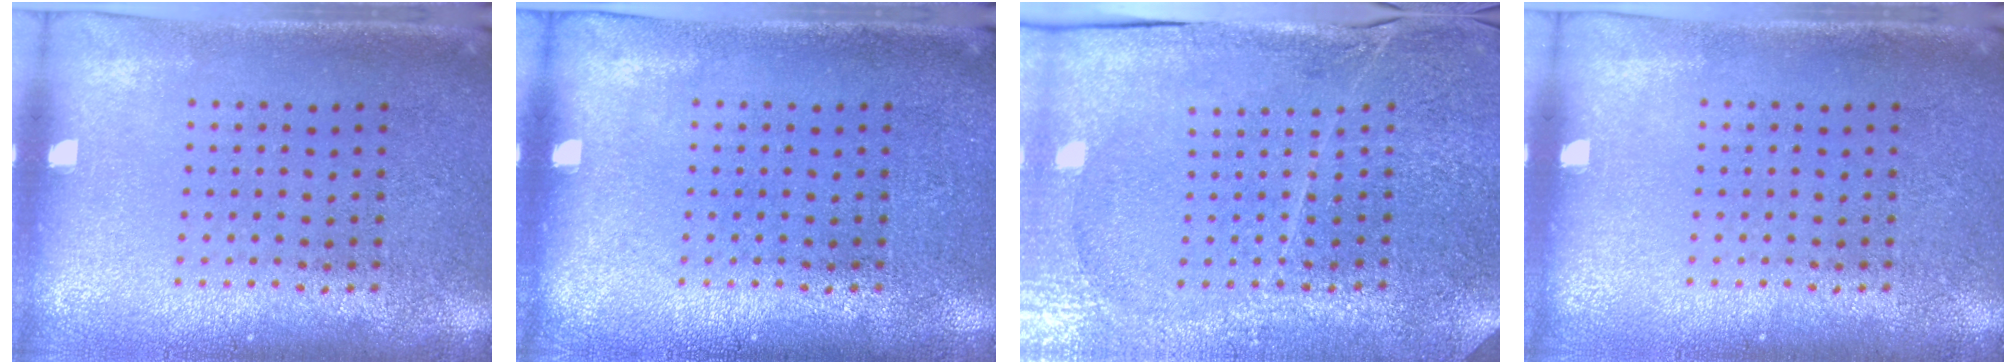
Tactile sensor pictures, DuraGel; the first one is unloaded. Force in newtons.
{"total": 0.0}
{"total": 3.7, "press": 3.5, "slide": 1.0}
{"total": 0.0}